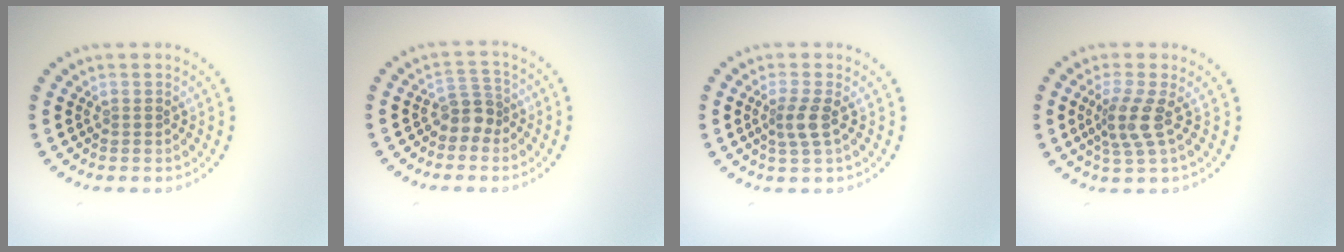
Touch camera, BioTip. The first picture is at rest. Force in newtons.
{"total": 2.3, "press": 1.8, "slide": 1.5}
{"total": 2.1, "press": 1.7, "slide": 1.3}
{"total": 2.9, "press": 2.2, "slide": 1.8}